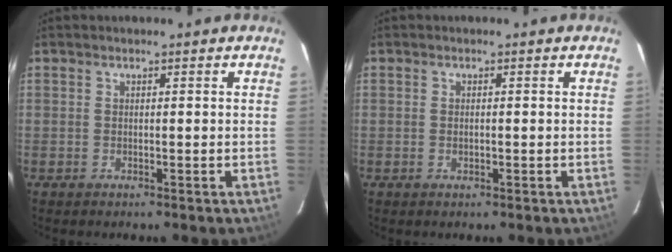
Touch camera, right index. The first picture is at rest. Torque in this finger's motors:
{"motor_torque": [-0.22, 0.15, -0.02, -0.01]}